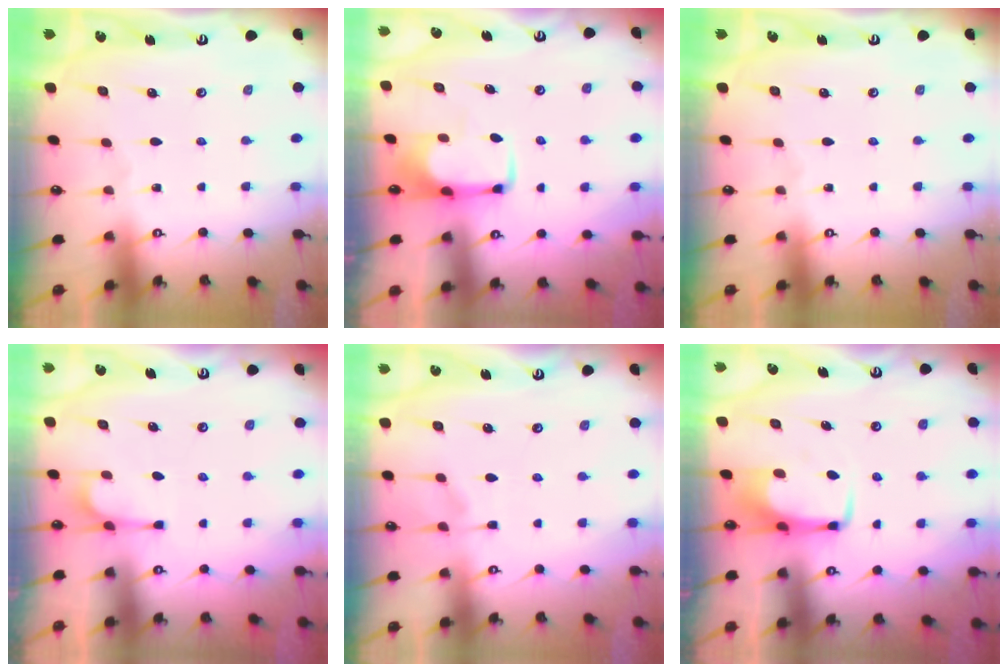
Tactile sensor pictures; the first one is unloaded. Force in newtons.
{"total": 1.8, "press": 1.8, "slide": 0.5}
{"total": 0.0}
{"total": 1.1, "press": 0.2, "slide": 1.1}
{"total": 1.0, "press": 0.6, "slide": 0.8}
{"total": 2.9, "press": 2.9, "slide": 0.3}